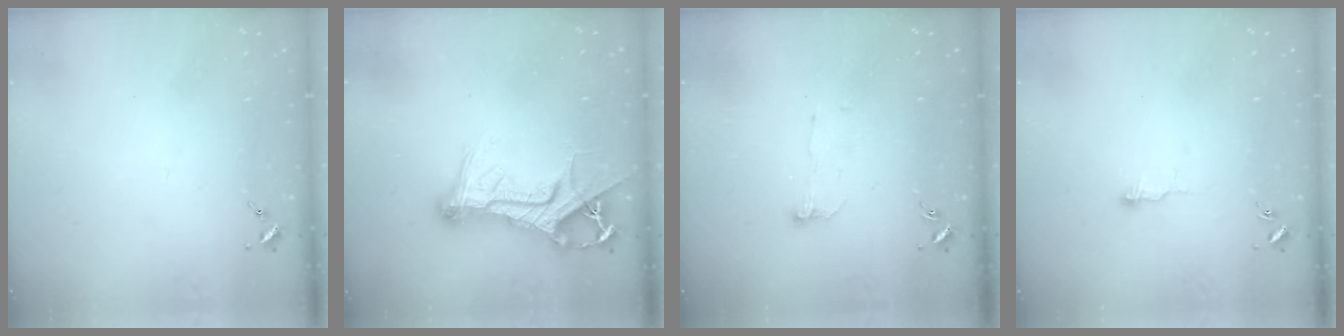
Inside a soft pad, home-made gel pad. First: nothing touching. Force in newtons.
{"total": 17.1, "press": 17.0, "slide": 1.6}
{"total": 5.3, "press": 5.3, "slide": 0.6}
{"total": 5.1, "press": 5.1, "slide": 0.6}